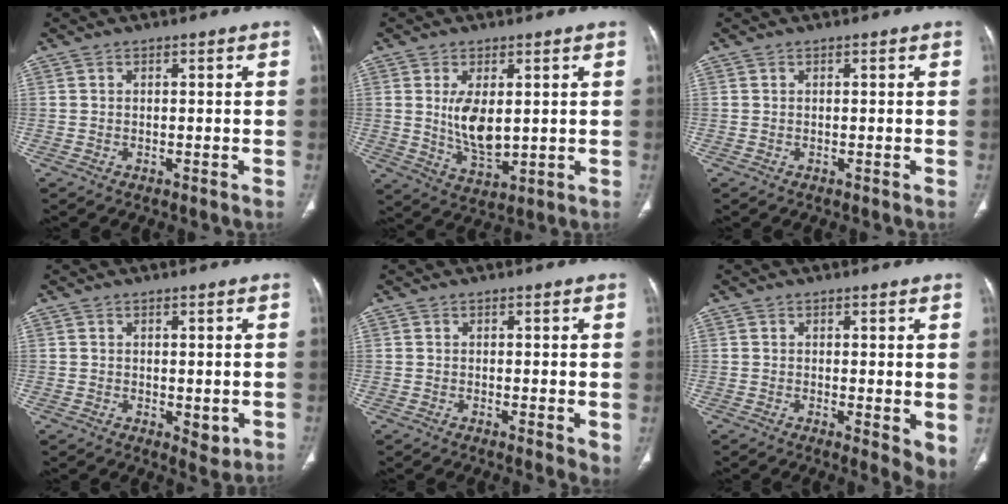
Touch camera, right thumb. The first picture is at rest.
{"total": 8.1, "force": [1.2, 4.2, 6.9], "torque": [-0.117, -0.022, 0.036]}
{"total": 0.0}
{"total": 3.0, "force": [0.0, 1.7, 2.5], "torque": [-0.025, -0.010, 0.006]}
{"total": 3.0, "force": [0.3, 1.2, 2.7], "torque": [-0.036, -0.011, 0.005]}
{"total": 5.1, "force": [0.5, 2.0, 4.6], "torque": [-0.057, -0.016, 0.009]}